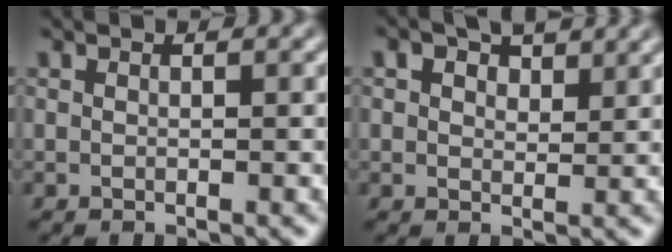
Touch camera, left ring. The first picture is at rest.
{"total": 4.3, "force": [2.6, 2.3, 2.6], "torque": [-0.041, 0.023, 0.019]}